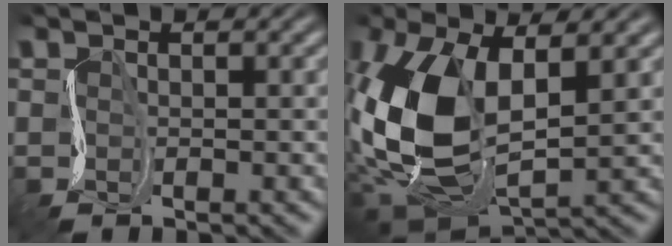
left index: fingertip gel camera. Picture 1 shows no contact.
{"total": 11.7, "force": [-0.4, 6.7, 9.6], "torque": [-0.218, -0.016, -0.009]}